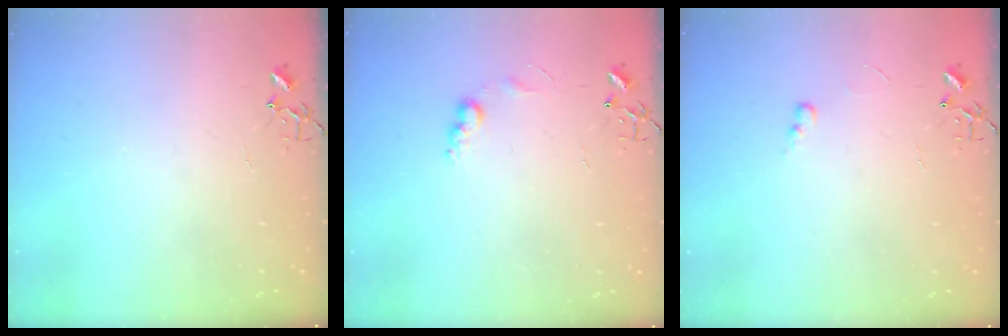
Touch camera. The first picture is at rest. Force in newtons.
{"total": 6.6, "press": 6.6, "slide": 0.3}
{"total": 4.8, "press": 4.7, "slide": 0.6}